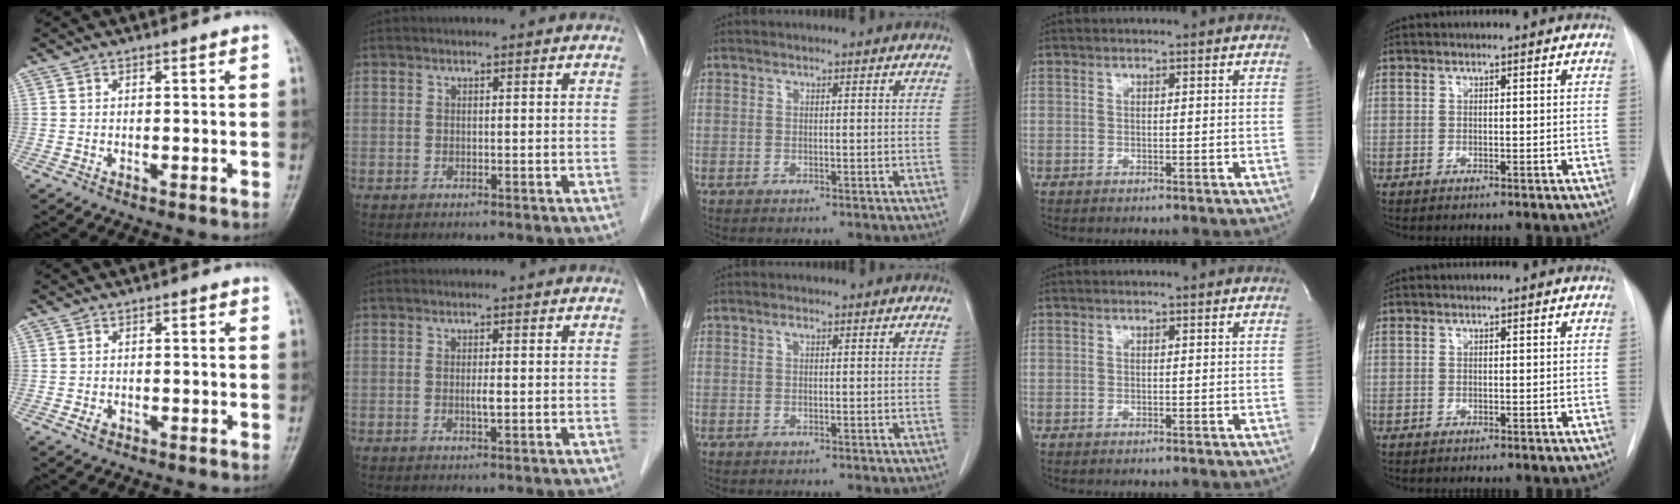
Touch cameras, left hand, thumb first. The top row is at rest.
{"thumb": {"total": 1.6, "force": [-0.8, 1.2, 0.8], "torque": [-0.011, 0.002, -0.016]}, "index": {"total": 1.1, "force": [-0.1, 0.1, 1.1], "torque": [-0.023, -0.002, -0.001]}, "middle": {"total": 0.5, "force": [0.2, 0.2, 0.4], "torque": [-0.008, 0.002, 0.001]}}